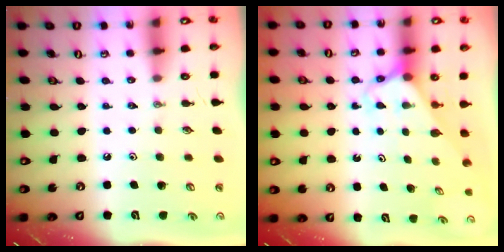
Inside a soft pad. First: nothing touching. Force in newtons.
{"total": 2.6, "press": 2.6, "slide": 0.1}